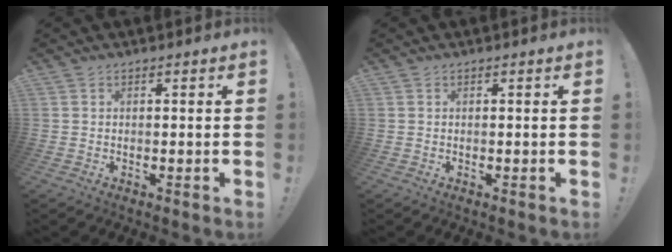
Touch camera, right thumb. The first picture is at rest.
{"total": 0.0}